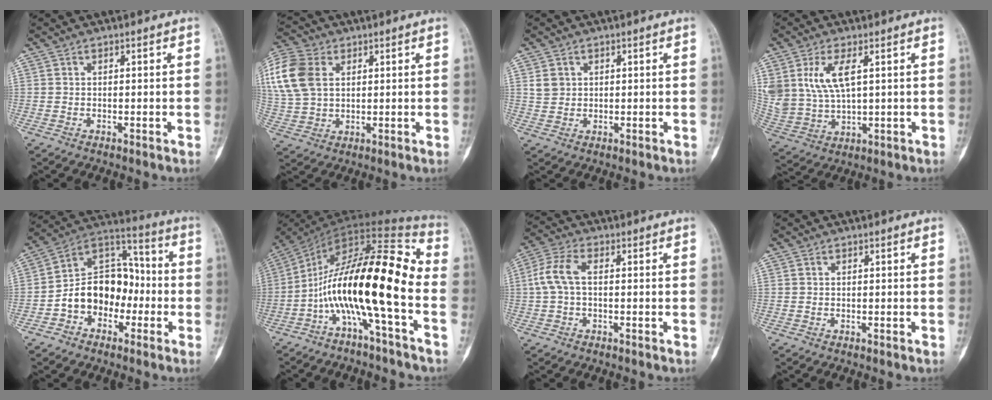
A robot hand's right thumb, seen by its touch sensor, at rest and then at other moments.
{"total": 14.1, "force": [4.1, 9.9, 9.2], "torque": [-0.200, 0.003, 0.080]}
{"total": 3.1, "force": [1.0, 2.6, 1.2], "torque": [-0.005, -0.001, 0.024]}
{"total": 11.2, "force": [3.8, 5.8, 8.8], "torque": [-0.183, -0.010, 0.089]}
{"total": 14.7, "force": [-3.8, 10.9, 9.0], "torque": [-0.104, 0.061, -0.074]}
{"total": 18.1, "force": [-5.3, 3.6, 16.9], "torque": [-0.306, 0.091, -0.096]}
{"total": 6.4, "force": [0.3, 3.6, 5.3], "torque": [-0.121, 0.018, 0.000]}
{"total": 0.0}